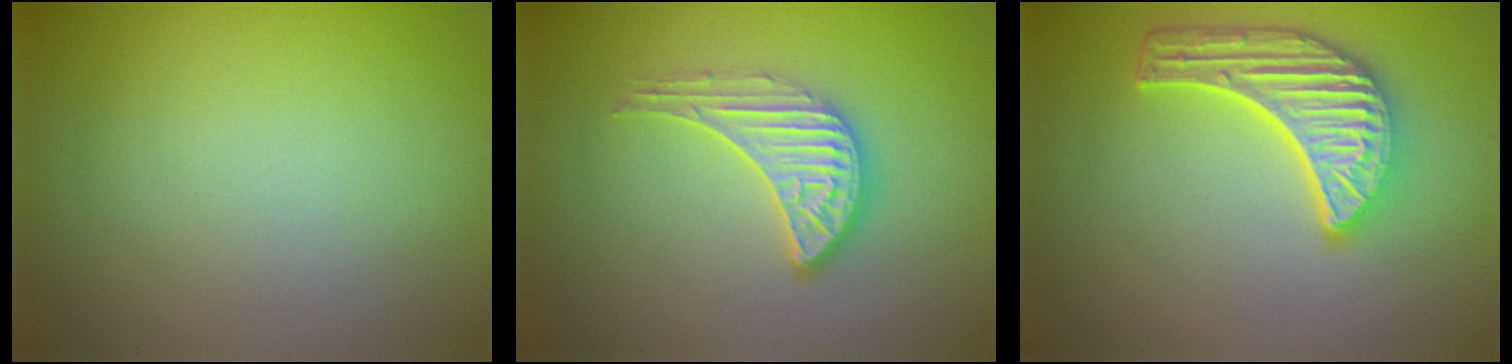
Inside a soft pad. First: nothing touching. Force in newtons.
{"total": 3.3, "press": 2.9, "slide": 1.6}
{"total": 5.7, "press": 4.4, "slide": 3.6}